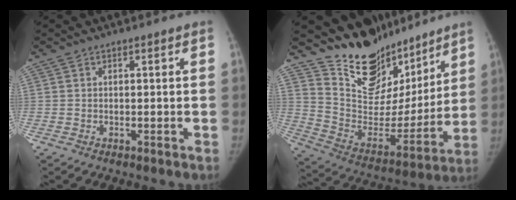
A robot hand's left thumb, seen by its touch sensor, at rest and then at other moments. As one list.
[{"total": 22.1, "force": [18.0, 10.3, 7.6], "torque": [-0.072, -0.115, 0.297]}]